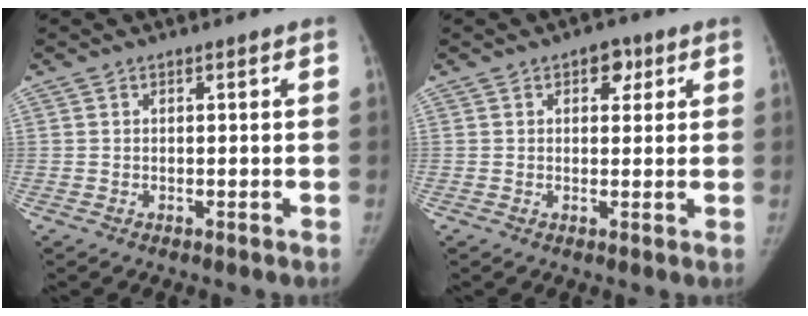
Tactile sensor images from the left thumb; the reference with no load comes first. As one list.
[{"total": 3.9, "force": [1.8, 2.5, 2.3], "torque": [-0.004, -0.003, 0.021]}]